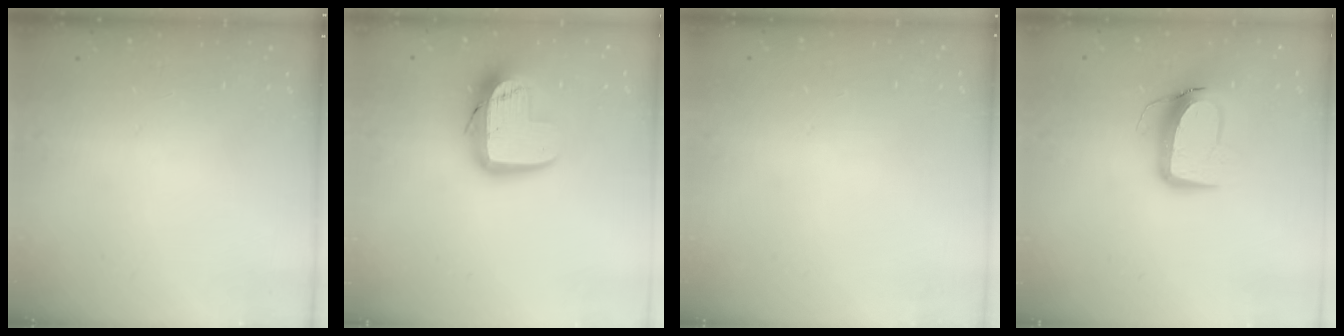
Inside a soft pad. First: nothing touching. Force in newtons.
{"total": 15.1, "press": 15.0, "slide": 1.2}
{"total": 0.0}
{"total": 11.7, "press": 11.6, "slide": 1.2}